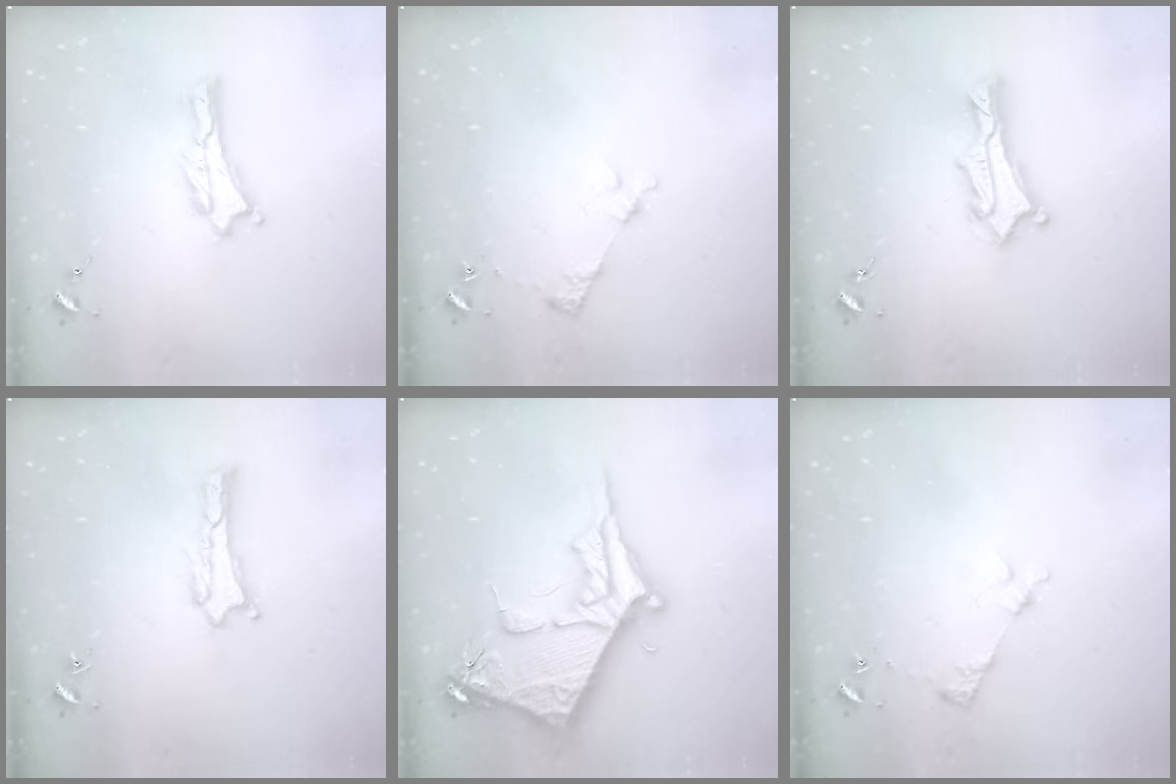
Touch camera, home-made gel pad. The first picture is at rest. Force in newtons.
{"total": 2.9, "press": 2.9, "slide": 0.4}
{"total": 3.0, "press": 3.0, "slide": 0.2}
{"total": 0.8, "press": 0.8, "slide": 0.0}
{"total": 10.4, "press": 10.4, "slide": 0.9}
{"total": 2.9, "press": 2.9, "slide": 0.4}